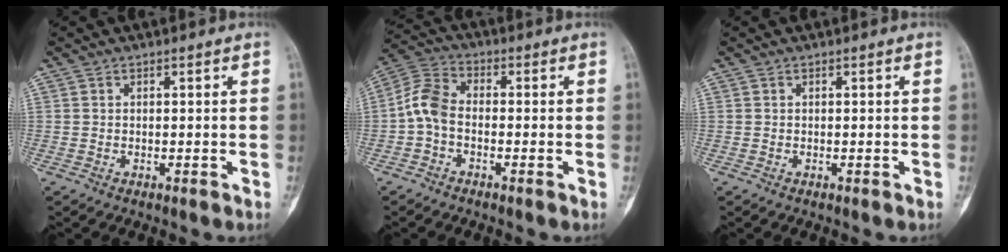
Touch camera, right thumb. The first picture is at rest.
{"total": 6.5, "force": [-1.4, 3.9, 5.0], "torque": [-0.101, 0.021, -0.042]}
{"total": 0.0}